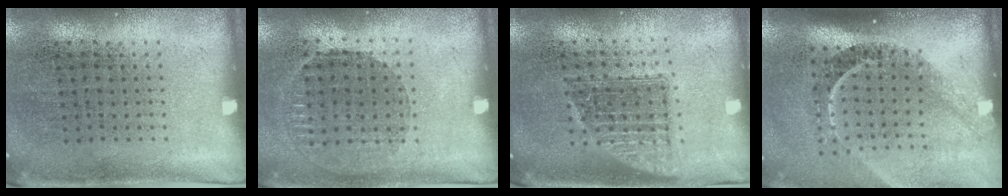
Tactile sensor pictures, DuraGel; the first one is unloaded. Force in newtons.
{"total": 0.9, "press": 0.8, "slide": 0.3}
{"total": 1.4, "press": 1.1, "slide": 0.8}
{"total": 2.3, "press": 1.6, "slide": 1.6}